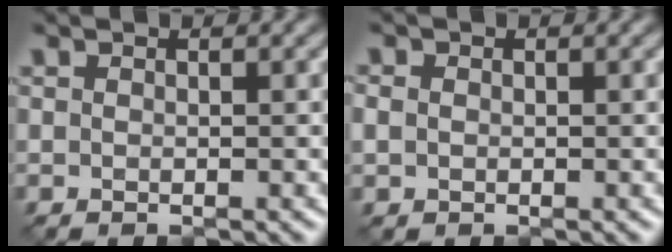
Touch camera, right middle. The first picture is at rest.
{"total": 1.2, "force": [0.1, 1.1, 0.4], "torque": [-0.007, 0.000, -0.001]}